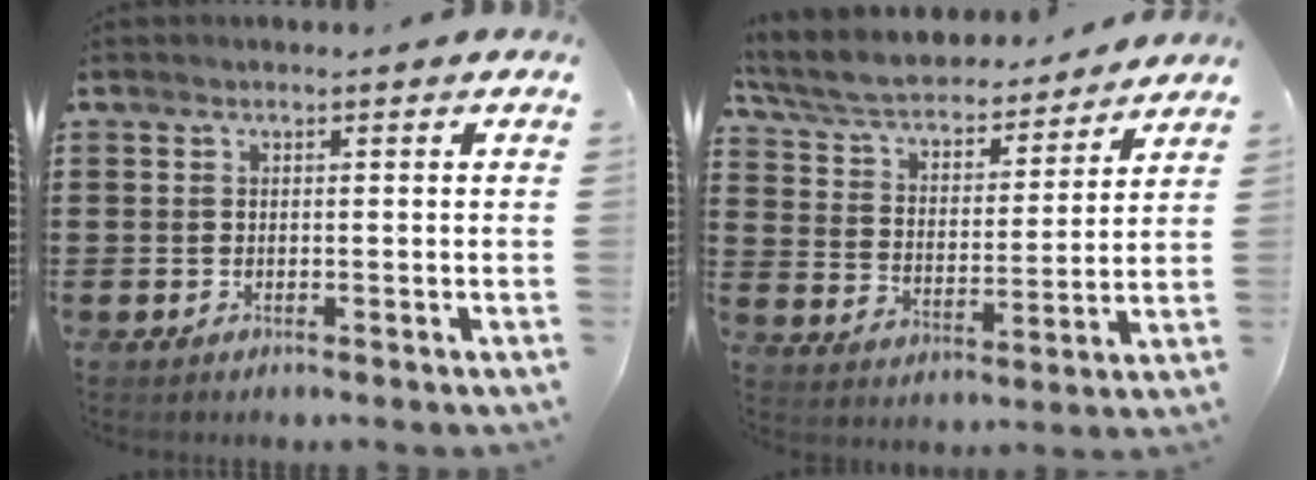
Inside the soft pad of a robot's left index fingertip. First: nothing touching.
{"total": 5.5, "force": [4.7, 1.4, 2.4], "torque": [-0.067, -0.034, 0.077]}